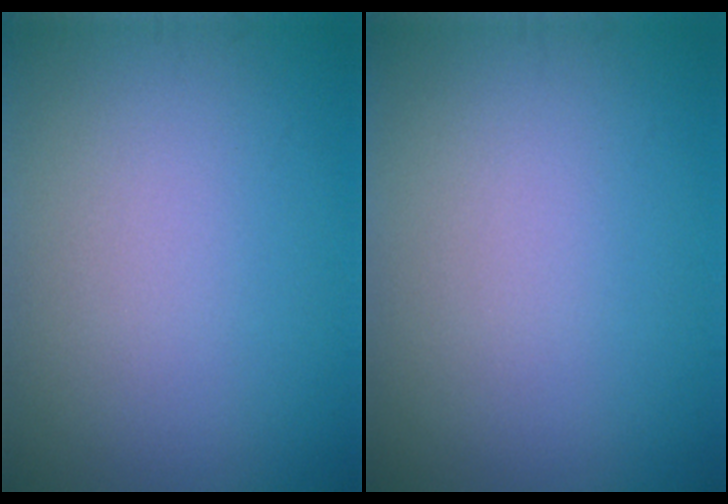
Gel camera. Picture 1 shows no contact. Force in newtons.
{"total": 0.0}